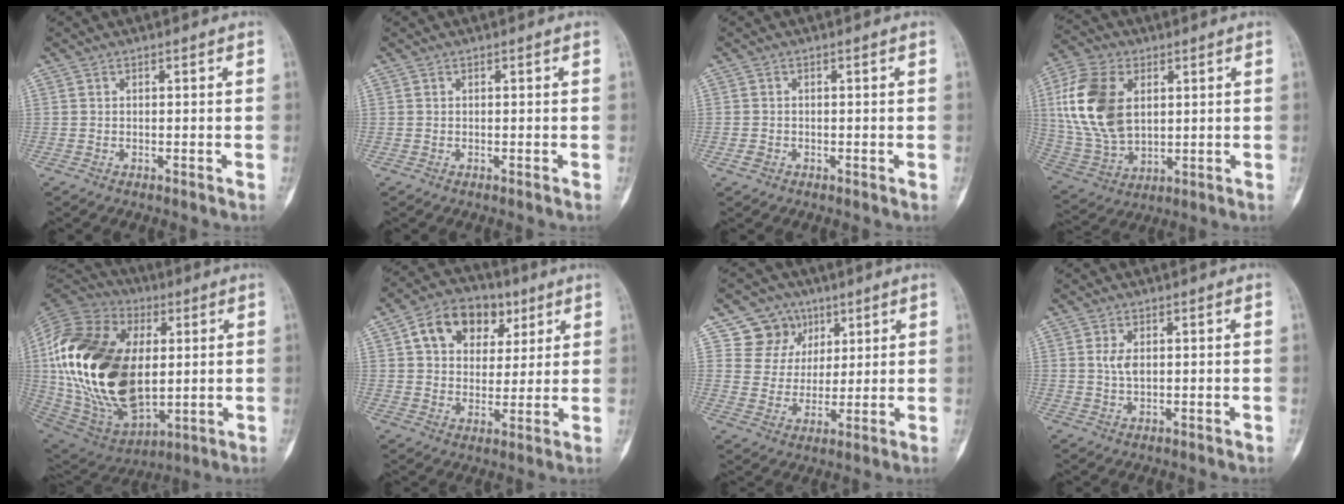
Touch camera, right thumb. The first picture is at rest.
{"total": 0.0}
{"total": 1.1, "force": [-0.5, 0.9, 0.2], "torque": [-0.002, 0.005, -0.010]}
{"total": 17.3, "force": [3.8, 10.9, 12.8], "torque": [-0.259, -0.006, 0.080]}
{"total": 34.2, "force": [2.7, 20.8, 27.1], "torque": [-0.540, -0.008, 0.064]}
{"total": 13.8, "force": [5.7, 9.9, 7.7], "torque": [-0.090, -0.001, 0.090]}
{"total": 9.8, "force": [5.0, 8.2, 1.7], "torque": [0.014, -0.023, 0.091]}
{"total": 2.8, "force": [0.6, 1.5, 2.2], "torque": [-0.040, -0.003, 0.014]}